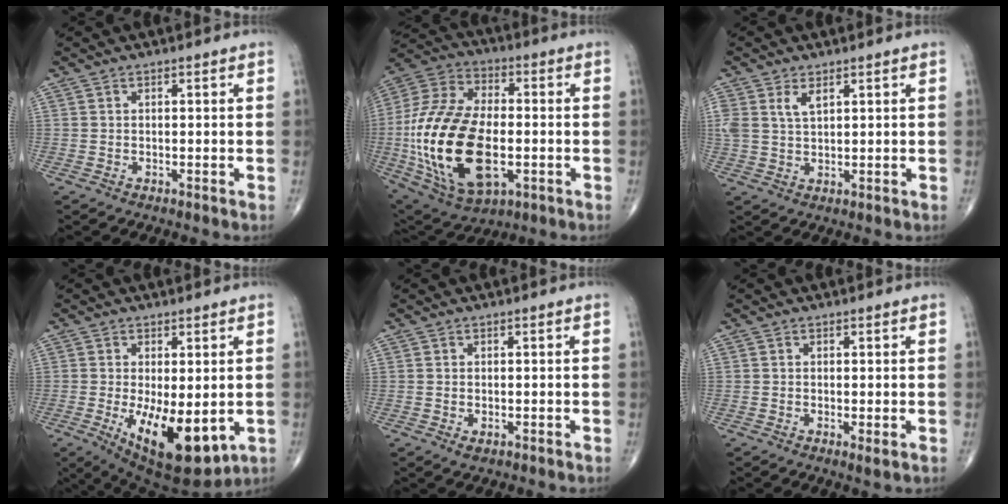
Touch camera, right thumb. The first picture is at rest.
{"total": 26.8, "force": [-4.1, 14.7, 22.0], "torque": [-0.449, 0.004, -0.056]}
{"total": 3.9, "force": [2.0, 2.0, 2.8], "torque": [-0.056, -0.001, 0.045]}
{"total": 13.8, "force": [-2.9, 5.8, 12.2], "torque": [-0.183, -0.026, -0.024]}
{"total": 1.2, "force": [-0.2, 0.7, 0.9], "torque": [-0.014, -0.003, -0.001]}
{"total": 1.2, "force": [0.0, 0.2, 1.2], "torque": [-0.021, -0.006, -0.002]}